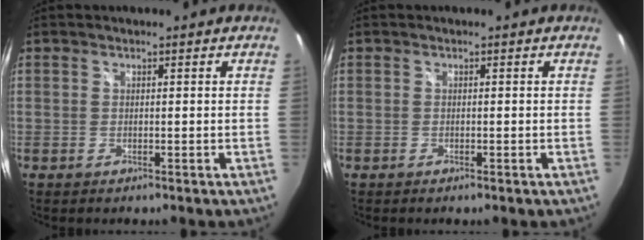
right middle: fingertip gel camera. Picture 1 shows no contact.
{"total": 0.6, "force": [-0.4, 0.2, 0.3], "torque": [-0.005, -0.002, -0.008]}